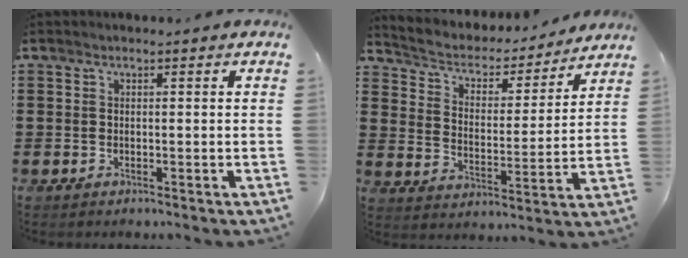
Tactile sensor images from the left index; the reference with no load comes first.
{"total": 3.7, "force": [3.2, 1.7, 0.7], "torque": [-0.038, -0.026, 0.046]}